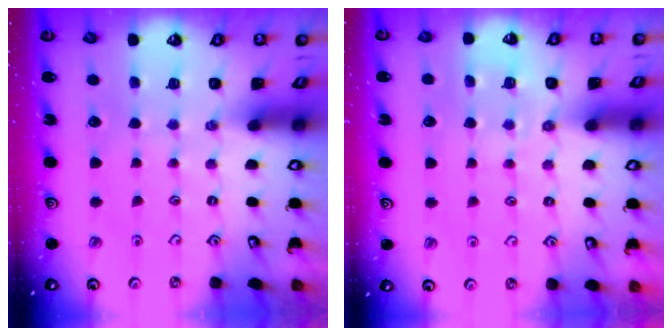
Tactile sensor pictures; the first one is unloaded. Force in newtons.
{"total": 5.1, "press": 5.0, "slide": 0.7}